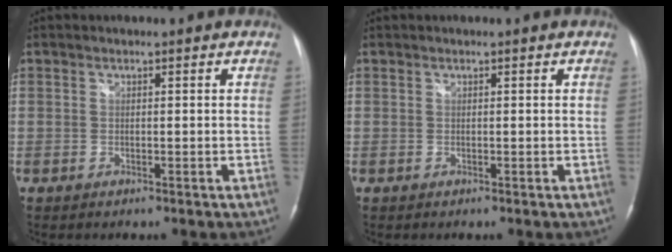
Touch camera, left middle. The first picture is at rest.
{"total": 0.0}